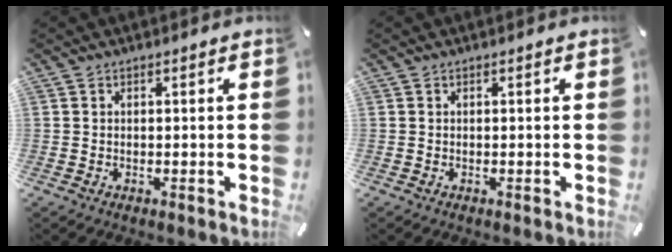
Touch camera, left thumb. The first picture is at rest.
{"total": 0.0}